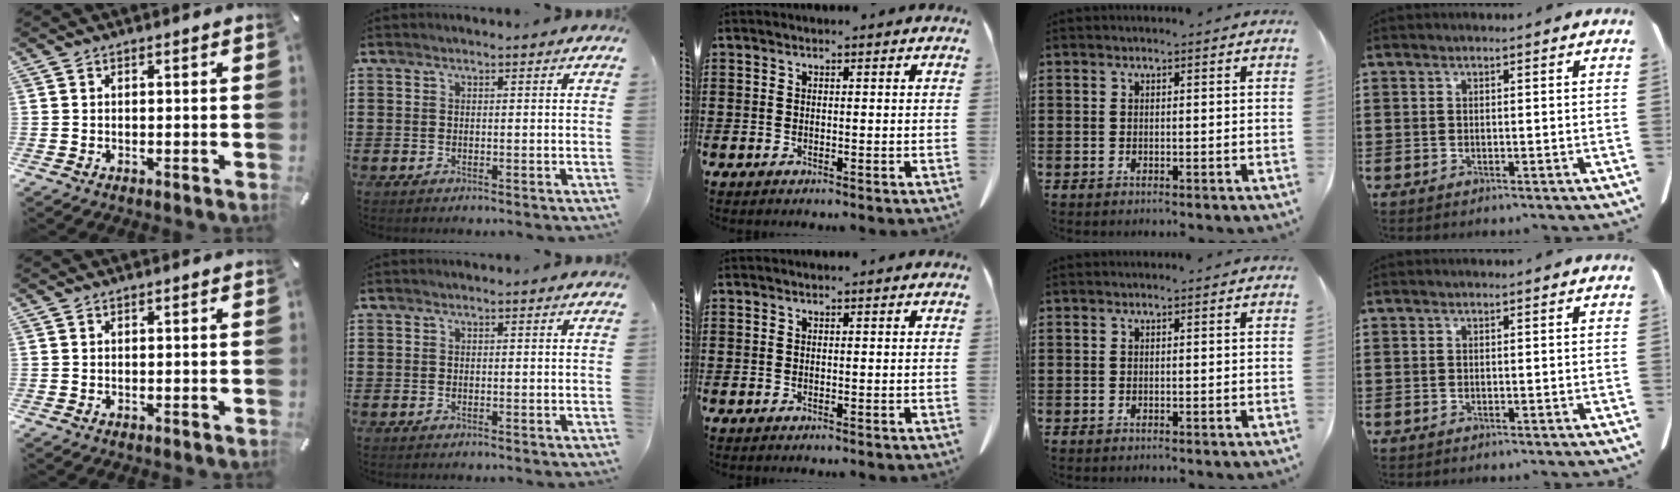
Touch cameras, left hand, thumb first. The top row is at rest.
{}